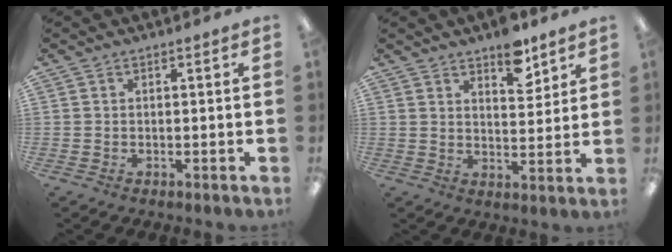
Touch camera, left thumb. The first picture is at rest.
{"total": 8.4, "force": [6.1, 3.8, 4.3], "torque": [-0.044, -0.037, 0.103]}